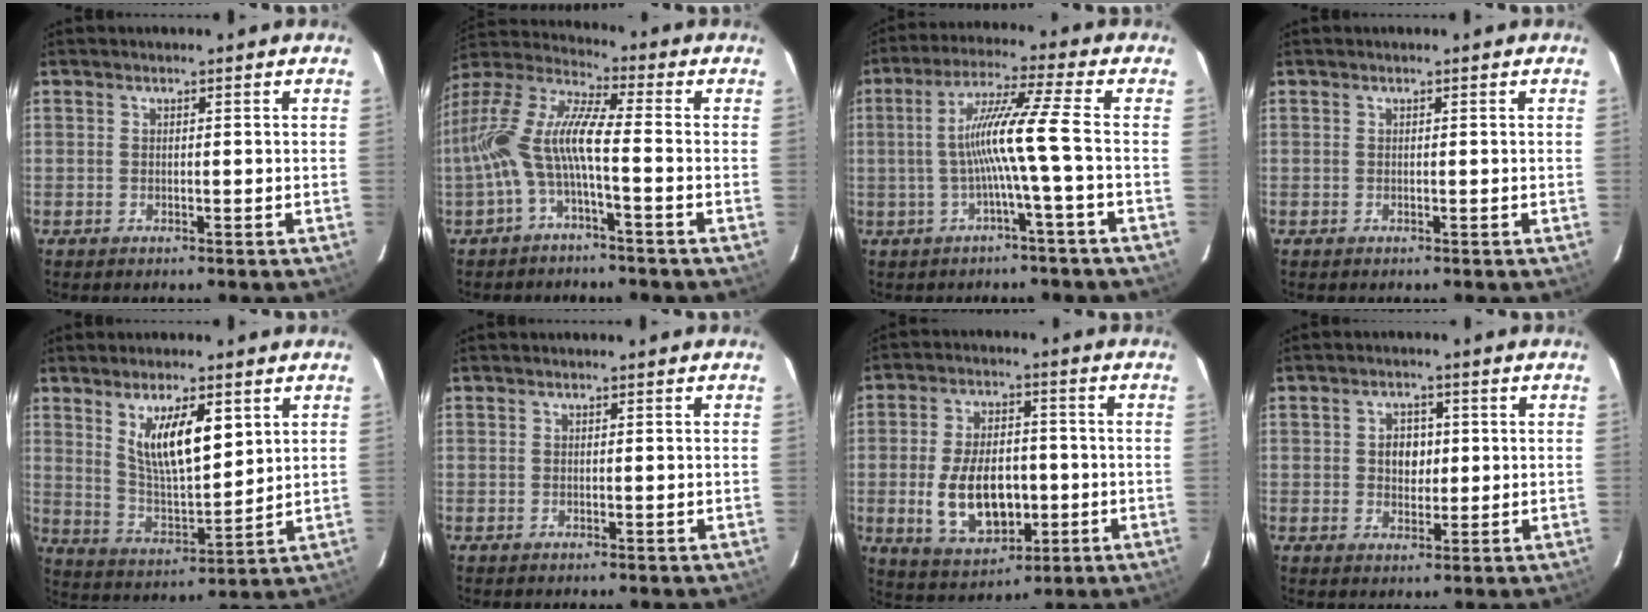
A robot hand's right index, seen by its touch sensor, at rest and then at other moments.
{"total": 12.8, "force": [-2.5, 2.4, 12.3], "torque": [-0.251, 0.011, -0.054]}
{"total": 9.3, "force": [-1.9, -2.1, 8.8], "torque": [-0.168, 0.004, -0.028]}
{"total": 0.0}
{"total": 11.8, "force": [5.1, 3.9, 9.9], "torque": [-0.172, -0.006, 0.107]}
{"total": 0.0}
{"total": 13.4, "force": [-2.4, 7.8, 10.6], "torque": [-0.214, -0.001, -0.023]}
{"total": 4.2, "force": [0.4, 3.3, 2.4], "torque": [-0.038, 0.010, 0.009]}